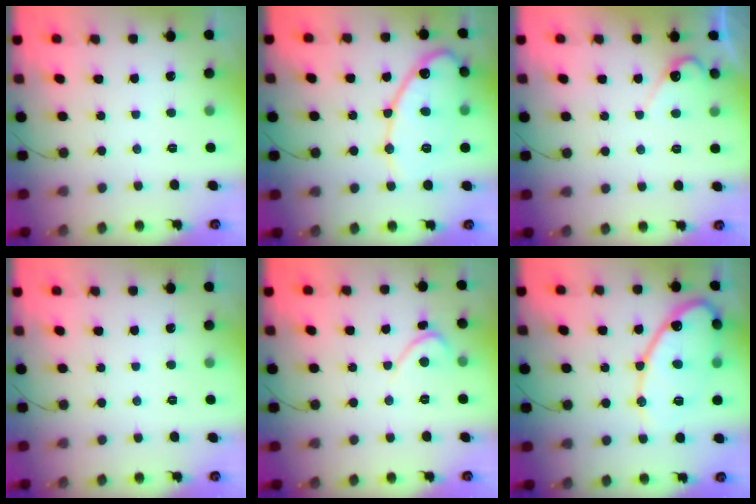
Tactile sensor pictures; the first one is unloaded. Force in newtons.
{"total": 14.5, "press": 14.5, "slide": 0.9}
{"total": 5.4, "press": 5.4, "slide": 0.4}
{"total": 0.0}
{"total": 2.3, "press": 2.3, "slide": 0.1}
{"total": 15.4, "press": 15.3, "slide": 1.3}